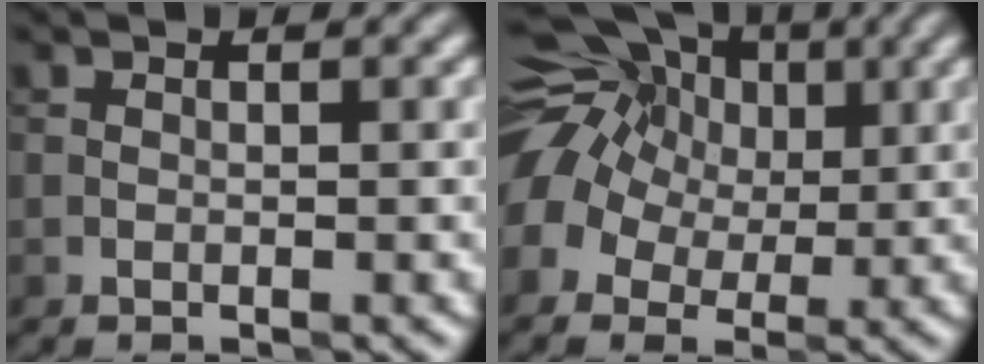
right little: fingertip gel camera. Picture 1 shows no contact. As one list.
[{"total": 12.9, "force": [4.9, 9.8, 6.8], "torque": [-0.134, 0.050, 0.053]}]